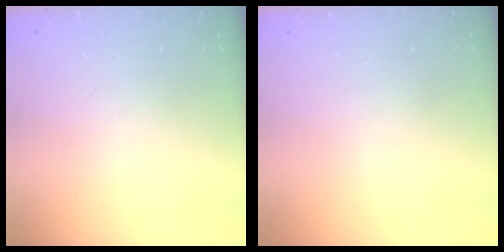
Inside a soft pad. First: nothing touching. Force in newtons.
{"total": 0.0}